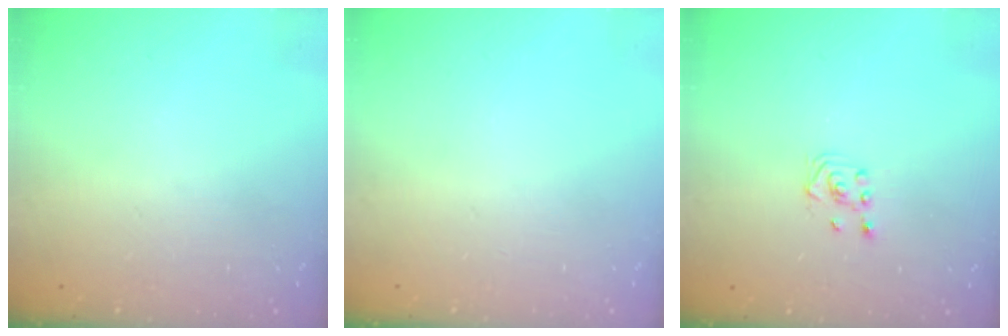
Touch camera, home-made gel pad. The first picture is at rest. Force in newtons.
{"total": 0.0}
{"total": 2.3, "press": 2.2, "slide": 0.8}